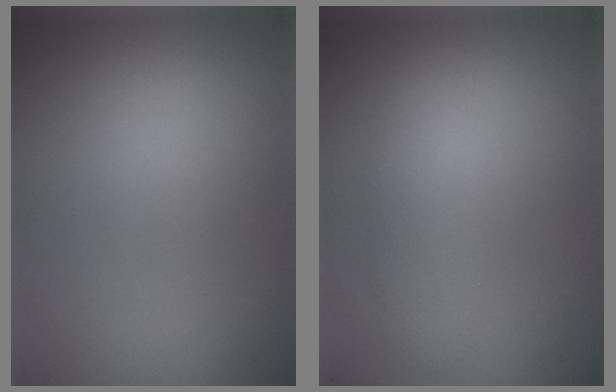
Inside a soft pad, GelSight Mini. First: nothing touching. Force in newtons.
{"total": 2.6, "press": 2.6, "slide": 0.2}